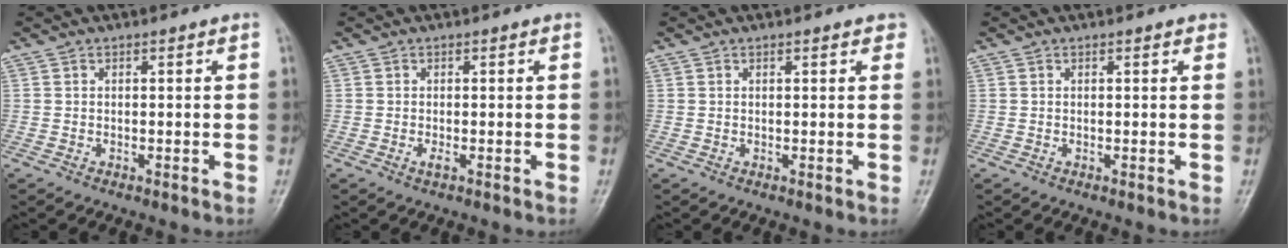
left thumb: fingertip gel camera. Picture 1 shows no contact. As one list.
[{"total": 1.2, "force": [-0.2, 0.2, 1.1], "torque": [-0.018, 0.000, -0.003]}, {"total": 1.5, "force": [1.0, 0.6, 1.0], "torque": [-0.006, 0.000, 0.008]}, {"total": 1.0, "force": [0.7, 0.3, 0.7], "torque": [-0.010, 0.000, 0.005]}]